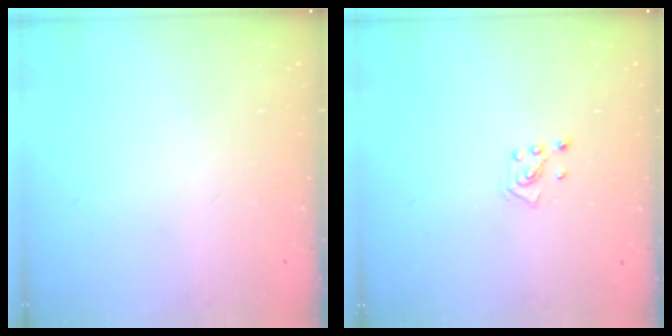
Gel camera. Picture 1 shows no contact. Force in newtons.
{"total": 2.8, "press": 2.8, "slide": 0.2}